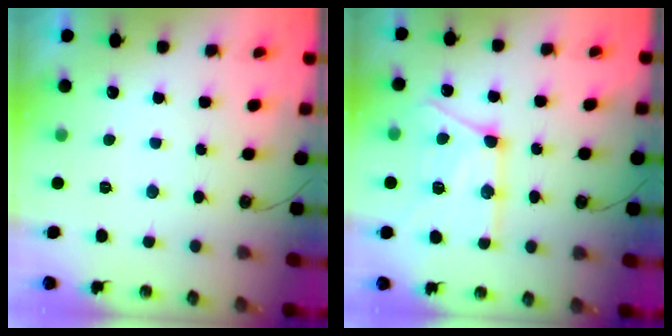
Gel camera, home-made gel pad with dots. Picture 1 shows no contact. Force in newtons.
{"total": 17.9, "press": 17.9, "slide": 1.3}